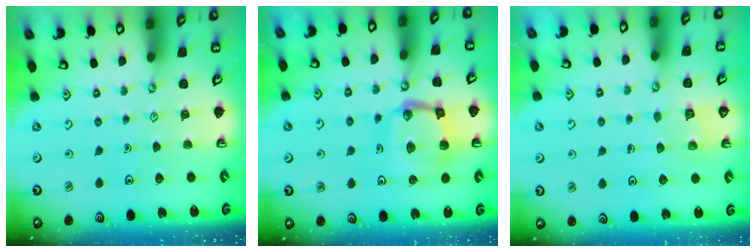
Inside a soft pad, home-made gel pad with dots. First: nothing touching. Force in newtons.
{"total": 14.3, "press": 14.2, "slide": 1.4}
{"total": 2.5, "press": 2.5, "slide": 0.1}